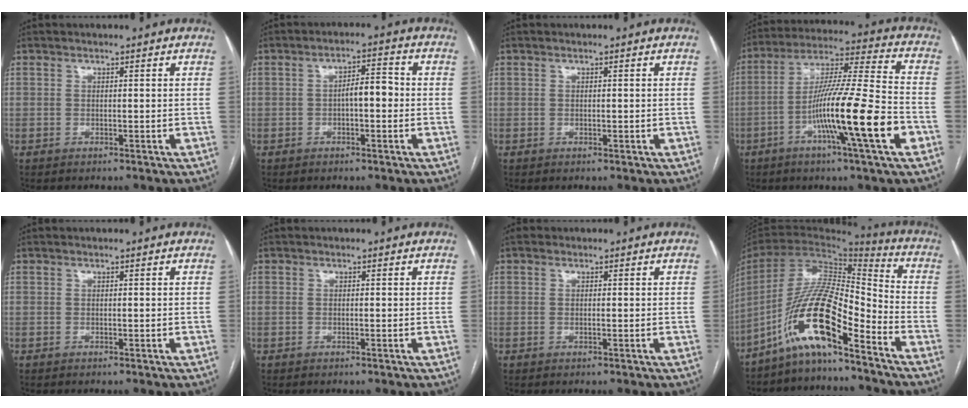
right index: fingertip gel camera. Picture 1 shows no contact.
{"total": 4.3, "force": [-0.5, 1.4, 4.0], "torque": [-0.065, 0.018, -0.009]}
{"total": 0.0}
{"total": 17.5, "force": [-6.2, -0.5, 16.4], "torque": [-0.291, -0.010, -0.110]}
{"total": 0.0}
{"total": 0.0}
{"total": 0.7, "force": [0.1, 0.6, 0.5], "torque": [-0.010, 0.002, 0.003]}
{"total": 13.8, "force": [-9.0, 1.9, 10.2], "torque": [-0.200, 0.015, -0.166]}